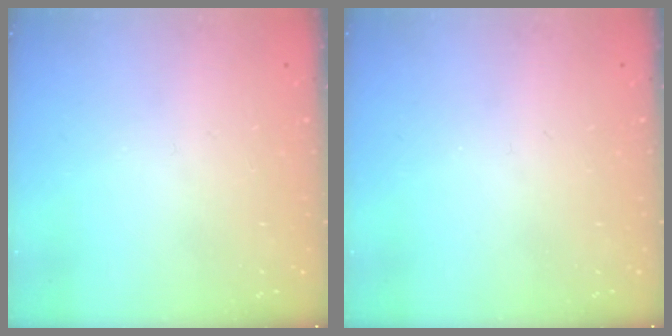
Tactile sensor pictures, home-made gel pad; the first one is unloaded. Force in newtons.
{"total": 0.0}